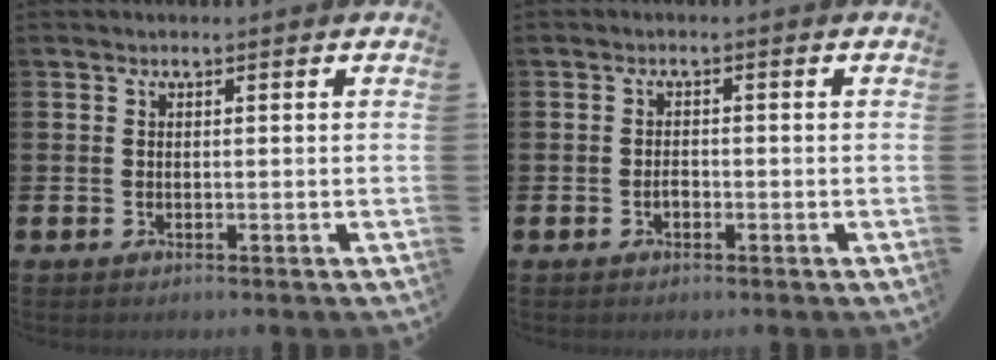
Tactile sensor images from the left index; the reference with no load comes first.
{"total": 1.4, "force": [-0.6, 0.8, 0.9], "torque": [-0.018, 0.001, -0.011]}